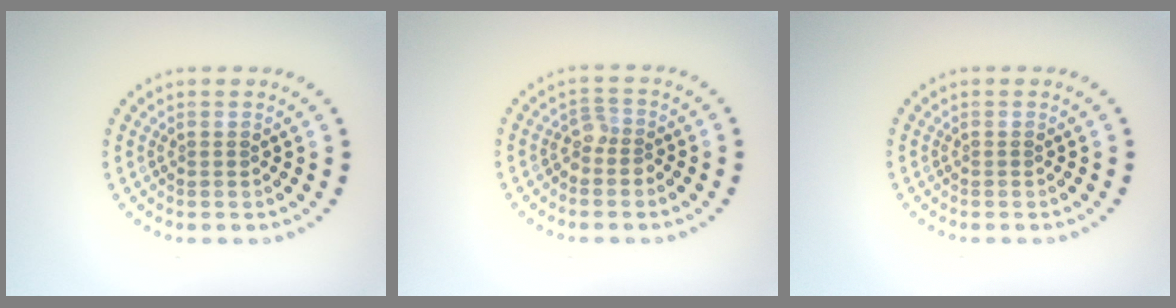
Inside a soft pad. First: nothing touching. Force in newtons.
{"total": 1.6, "press": 1.3, "slide": 1.0}
{"total": 0.0}